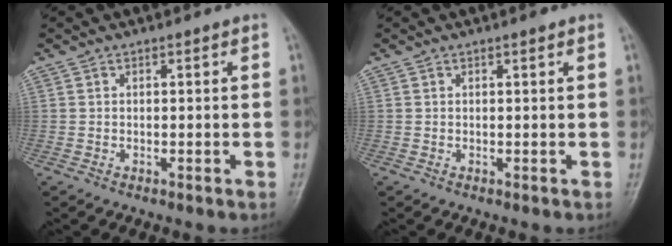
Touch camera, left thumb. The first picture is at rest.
{"total": 0.7, "force": [0.4, 0.1, 0.5], "torque": [-0.007, -0.001, 0.005]}